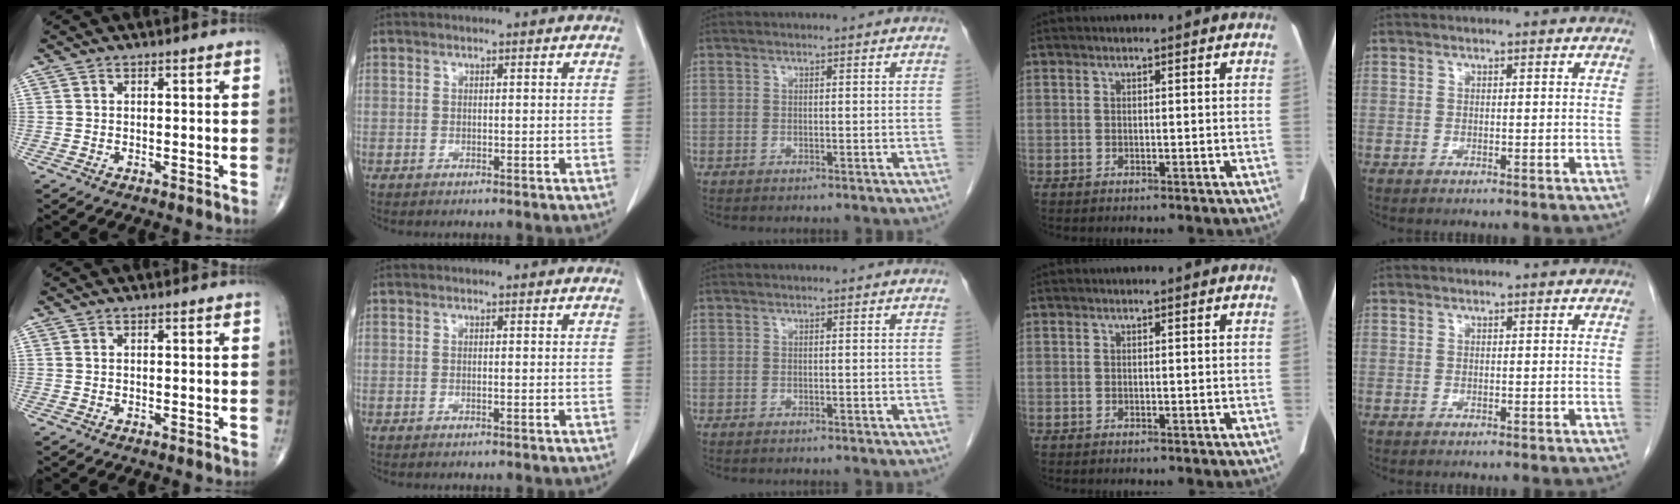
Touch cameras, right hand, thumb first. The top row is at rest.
{}